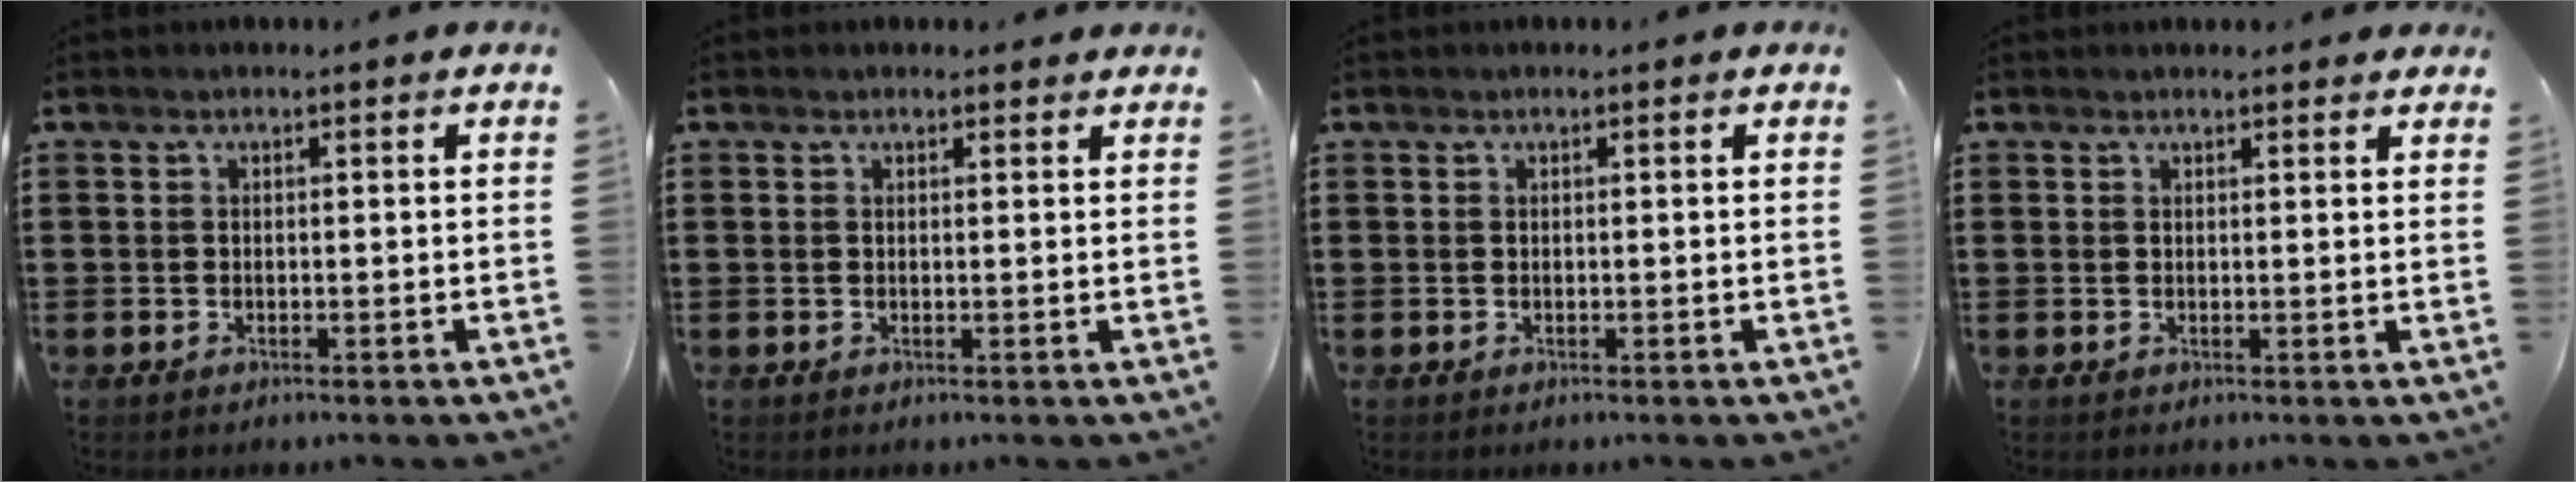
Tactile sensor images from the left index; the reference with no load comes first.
{"total": 0.9, "force": [0.8, 0.3, 0.2], "torque": [-0.006, 0.003, 0.016]}
{"total": 0.0}
{"total": 1.2, "force": [1.2, 0.2, 0.4], "torque": [-0.009, 0.002, 0.023]}